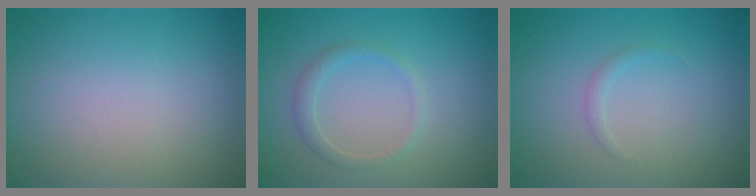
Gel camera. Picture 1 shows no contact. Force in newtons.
{"total": 1.5, "press": 1.5, "slide": 0.1}
{"total": 0.6, "press": 0.6, "slide": 0.1}